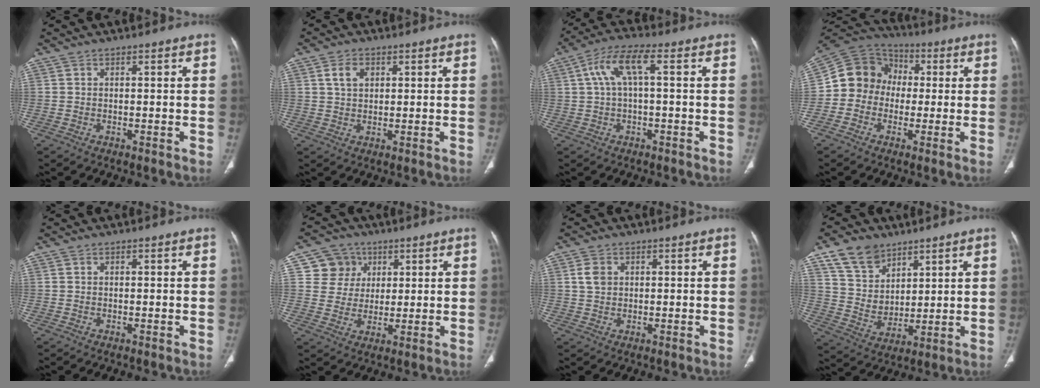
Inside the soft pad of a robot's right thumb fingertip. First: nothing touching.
{"total": 3.9, "force": [1.4, 2.6, 2.4], "torque": [-0.039, -0.001, 0.025]}
{"total": 7.3, "force": [1.3, 2.3, 6.9], "torque": [-0.153, 0.030, 0.022]}
{"total": 11.9, "force": [-0.3, 10.8, 5.0], "torque": [-0.067, 0.034, -0.020]}
{"total": 0.0}
{"total": 7.7, "force": [2.9, 7.1, 1.2], "torque": [0.016, -0.008, 0.052]}
{"total": 3.0, "force": [0.9, 2.3, 1.6], "torque": [-0.023, 0.004, 0.019]}
{"total": 11.0, "force": [7.1, 7.3, 4.1], "torque": [-0.050, -0.037, 0.141]}